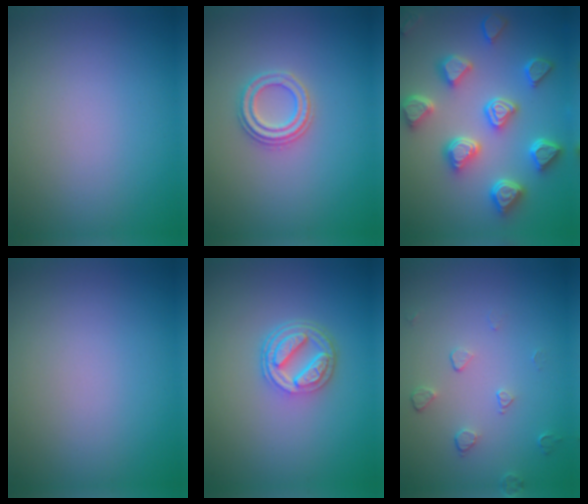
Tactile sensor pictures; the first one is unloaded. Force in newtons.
{"total": 2.4, "press": 2.3, "slide": 0.4}
{"total": 6.9, "press": 6.1, "slide": 3.3}
{"total": 0.0}
{"total": 4.5, "press": 3.3, "slide": 3.0}
{"total": 1.5, "press": 0.9, "slide": 1.1}